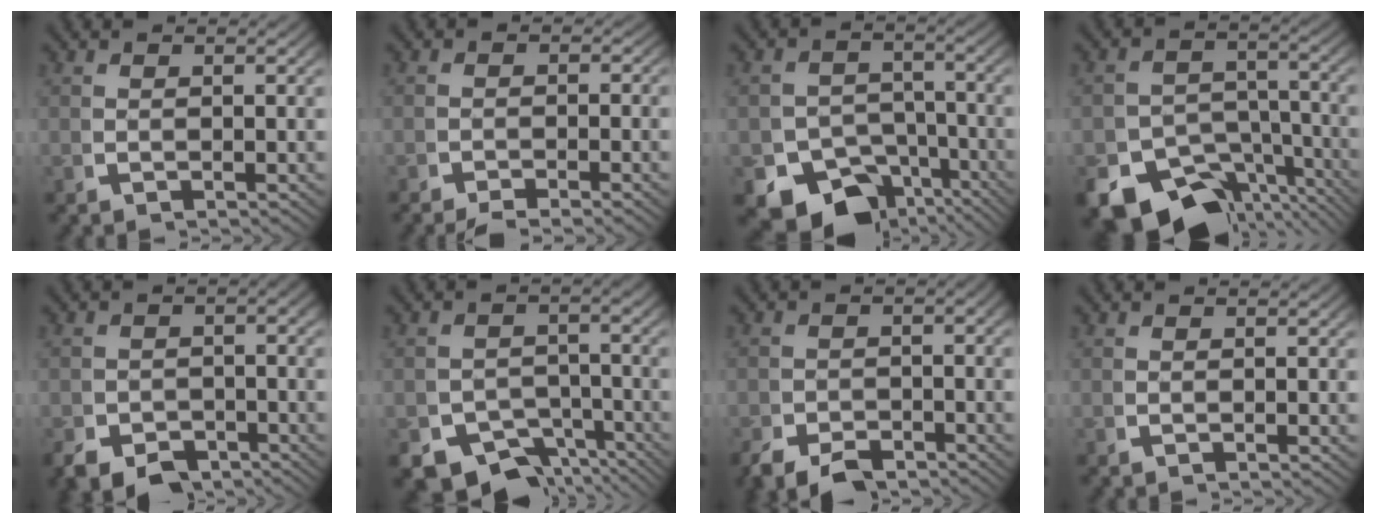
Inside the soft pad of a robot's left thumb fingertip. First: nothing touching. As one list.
[{"total": 1.9, "force": [-1.7, 0.7, 0.5], "torque": [0.004, -0.010, -0.034]}, {"total": 13.6, "force": [-8.1, 9.3, 5.6], "torque": [-0.110, -0.070, -0.113]}, {"total": 14.0, "force": [-8.9, 8.8, 6.2], "torque": [-0.110, -0.060, -0.132]}, {"total": 5.4, "force": [-4.0, 2.8, 2.2], "torque": [-0.021, -0.025, -0.063]}, {"total": 9.8, "force": [-6.8, 5.9, 4.0], "torque": [-0.063, -0.045, -0.102]}, {"total": 4.2, "force": [-3.6, 1.7, 1.6], "torque": [-0.015, -0.020, -0.060]}, {"total": 0.0}]